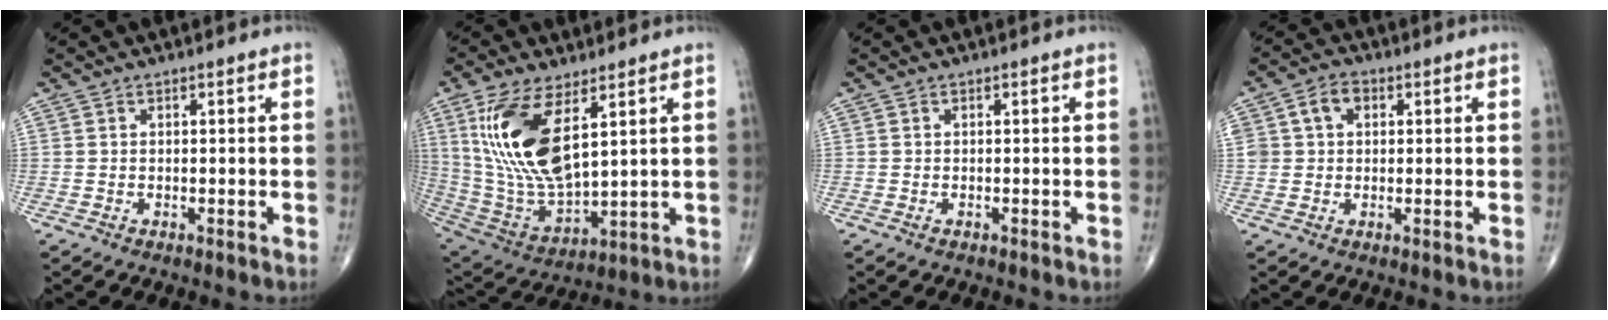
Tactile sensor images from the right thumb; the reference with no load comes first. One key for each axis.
{"total": 18.6, "fx": 6.6, "fy": 7.9, "fz": 15.5, "tx": -0.308, "ty": -0.028, "tz": 0.143}
{"total": 0.0}
{"total": 5.4, "fx": 1.5, "fy": 4.1, "fz": 3.1, "tx": -0.043, "ty": 0.011, "tz": 0.025}